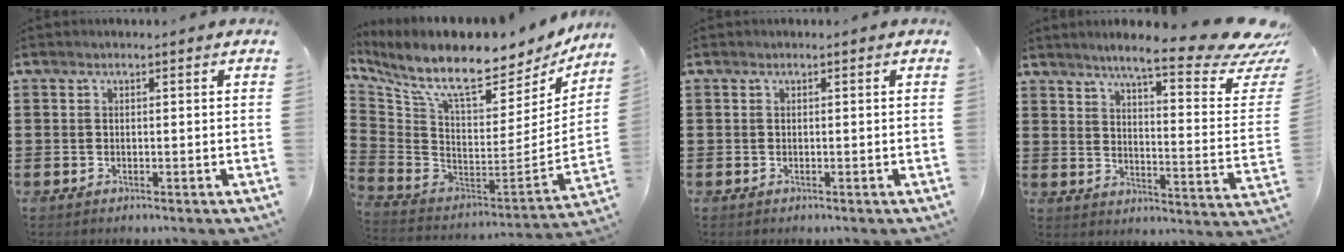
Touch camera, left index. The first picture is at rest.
{"total": 10.9, "force": [8.6, 2.4, 6.2], "torque": [-0.141, -0.078, 0.149]}
{"total": 0.0}
{"total": 10.9, "force": [8.1, 0.6, 7.2], "torque": [-0.123, -0.062, 0.126]}